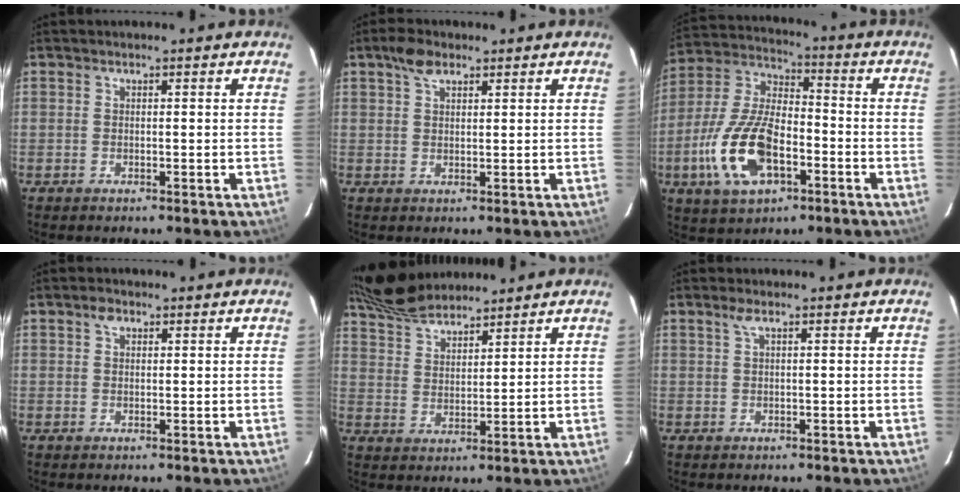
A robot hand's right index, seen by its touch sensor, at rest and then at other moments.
{"total": 4.0, "force": [2.5, 2.0, 2.4], "torque": [-0.041, 0.012, 0.045]}
{"total": 17.1, "force": [-6.2, 8.4, 13.5], "torque": [-0.295, -0.002, -0.111]}
{"total": 1.8, "force": [1.0, 1.1, 1.0], "torque": [-0.015, 0.008, 0.017]}
{"total": 10.6, "force": [9.7, 2.4, 3.5], "torque": [-0.079, 0.025, 0.180]}
{"total": 1.3, "force": [0.8, 0.0, 1.1], "torque": [-0.020, 0.005, 0.015]}